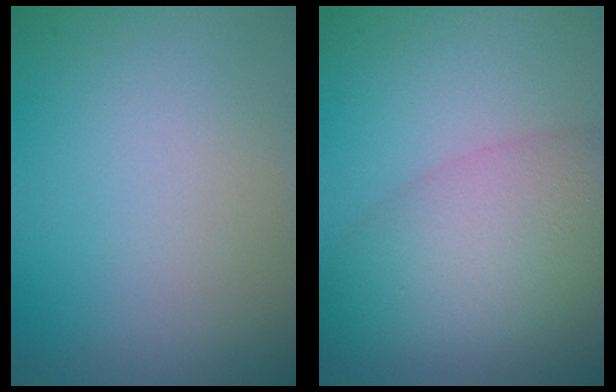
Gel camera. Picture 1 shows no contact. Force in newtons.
{"total": 6.9, "press": 6.9, "slide": 0.2}